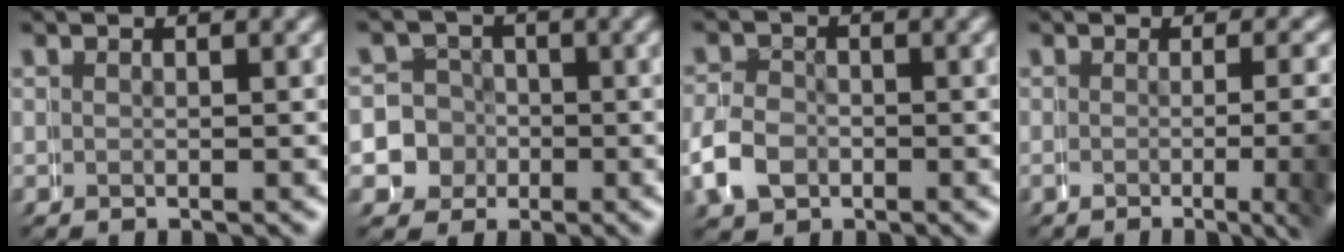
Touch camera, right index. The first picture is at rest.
{"total": 10.4, "force": [-2.5, 10.0, 1.5], "torque": [-0.074, -0.028, -0.052]}
{"total": 3.7, "force": [-1.2, 3.2, 1.4], "torque": [-0.048, 0.000, -0.021]}
{"total": 8.2, "force": [-2.6, 2.7, 7.2], "torque": [-0.063, -0.001, -0.042]}